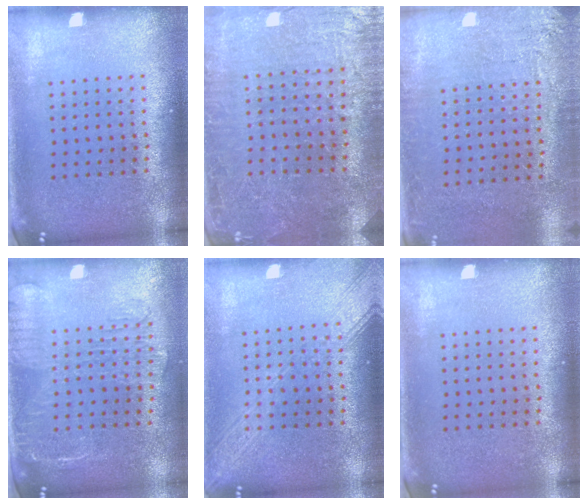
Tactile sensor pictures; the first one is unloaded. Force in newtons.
{"total": 2.0, "press": 2.0, "slide": 0.3}
{"total": 2.7, "press": 2.4, "slide": 1.3}
{"total": 2.0, "press": 1.7, "slide": 1.0}
{"total": 3.5, "press": 3.5, "slide": 0.5}
{"total": 0.0}